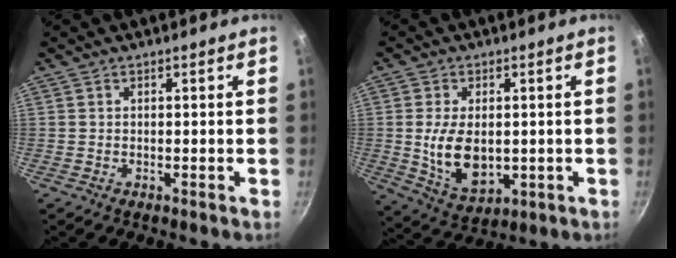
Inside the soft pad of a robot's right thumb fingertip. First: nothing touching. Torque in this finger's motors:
{"motor_torque": [-0.31, 1.03, 1.10, 0.15, 0.08]}